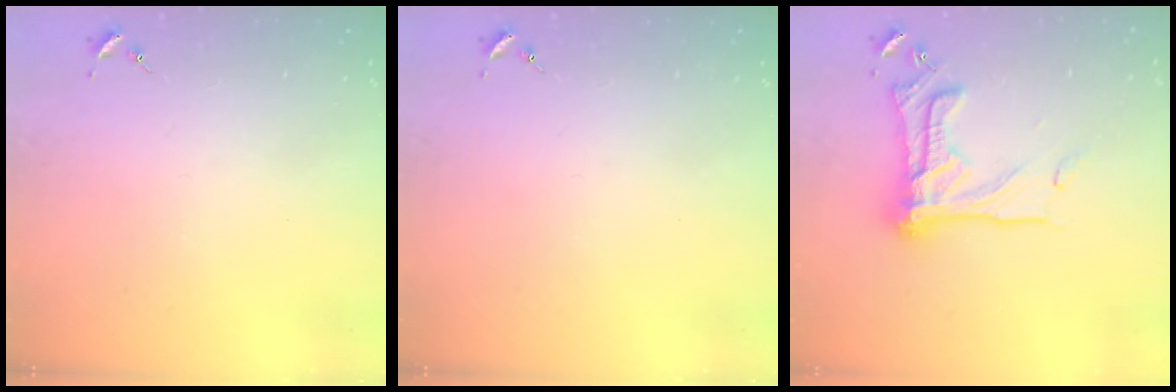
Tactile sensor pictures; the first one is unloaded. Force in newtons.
{"total": 0.0}
{"total": 18.2, "press": 18.0, "slide": 2.3}